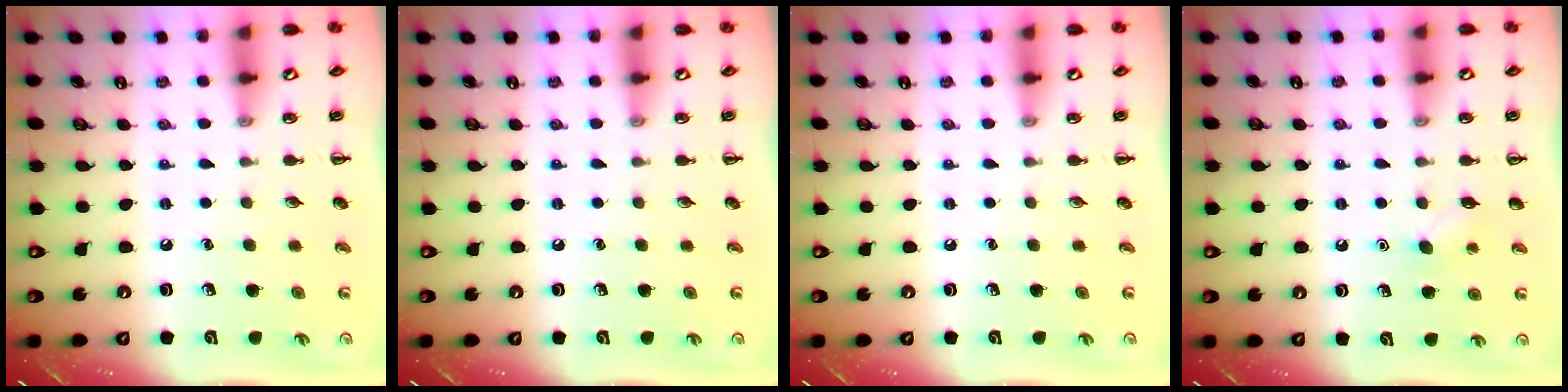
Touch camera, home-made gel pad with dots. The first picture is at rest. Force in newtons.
{"total": 0.0}
{"total": 0.0}
{"total": 5.7, "press": 5.5, "slide": 1.4}